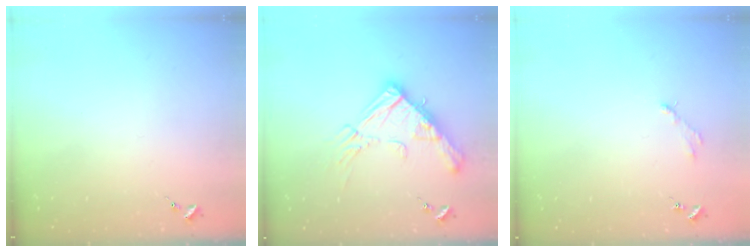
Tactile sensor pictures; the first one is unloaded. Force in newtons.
{"total": 17.3, "press": 17.2, "slide": 1.7}
{"total": 2.8, "press": 2.8, "slide": 0.4}